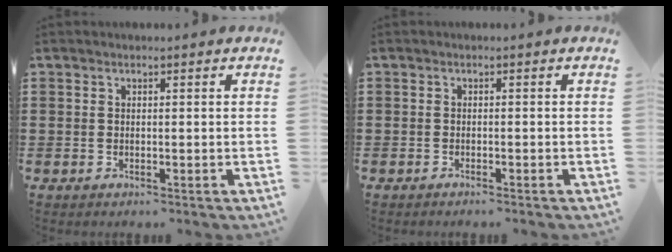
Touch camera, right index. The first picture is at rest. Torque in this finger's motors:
{"motor_torque": [-0.76, 1.08, -0.49, -0.13]}